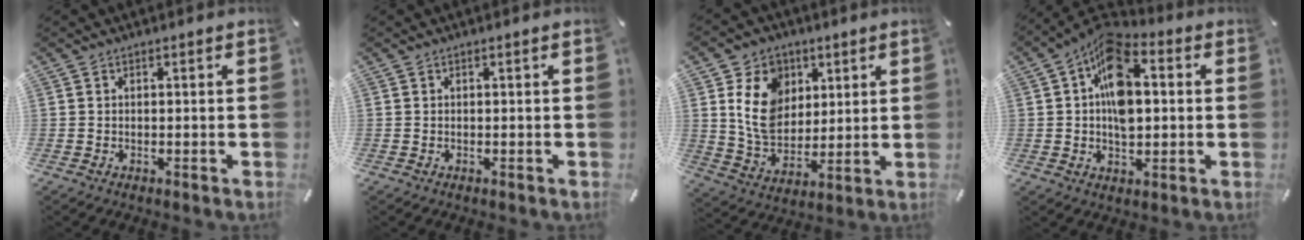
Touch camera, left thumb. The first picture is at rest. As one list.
[{"total": 0.0}, {"total": 12.7, "force": [3.9, 10.5, 6.0], "torque": [-0.116, -0.001, 0.077]}, {"total": 13.3, "force": [2.2, 8.1, 10.3], "torque": [-0.181, -0.007, 0.037]}]